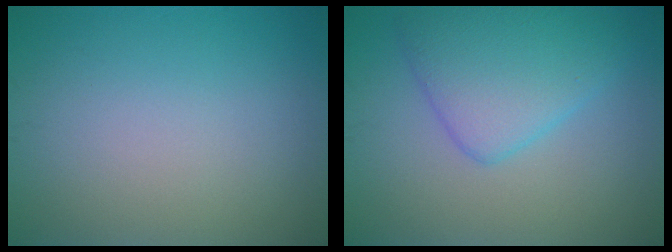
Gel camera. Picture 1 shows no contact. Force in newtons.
{"total": 5.3, "press": 5.3, "slide": 0.2}